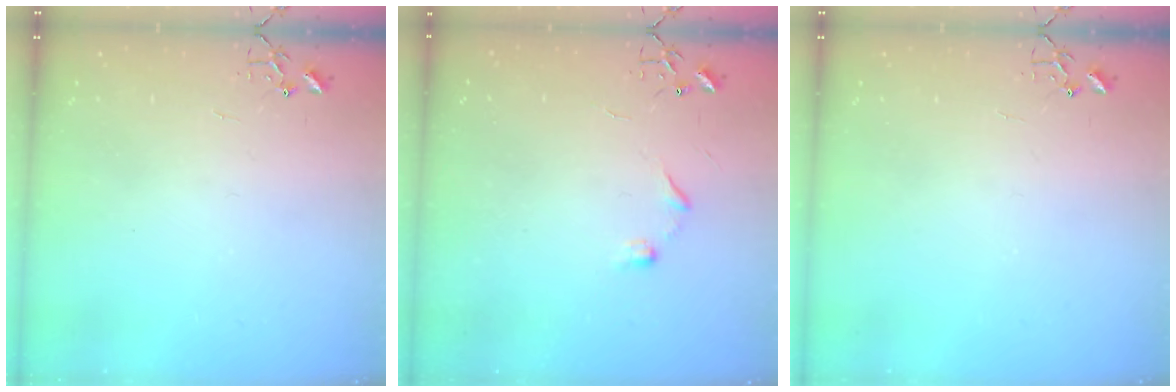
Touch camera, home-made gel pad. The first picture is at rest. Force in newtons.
{"total": 6.7, "press": 6.7, "slide": 0.7}
{"total": 0.0}